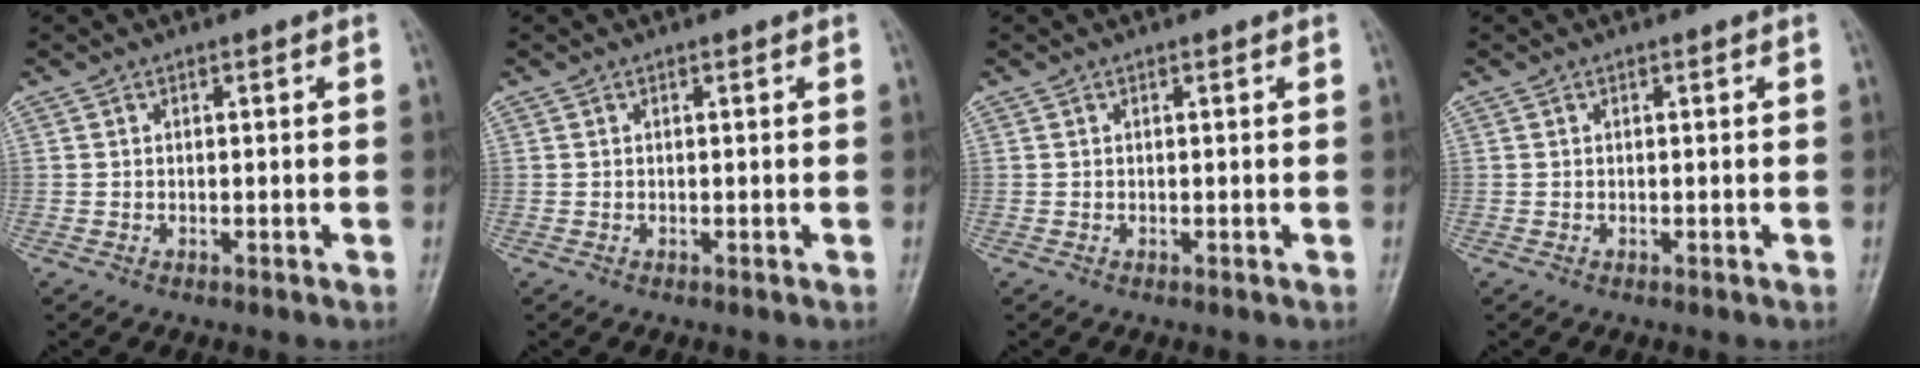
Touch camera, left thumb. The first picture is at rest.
{"total": 0.0}
{"total": 0.0}
{"total": 0.0}